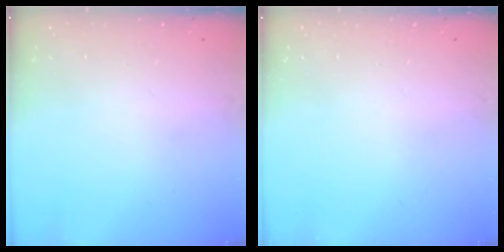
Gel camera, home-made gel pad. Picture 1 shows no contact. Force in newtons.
{"total": 0.0}